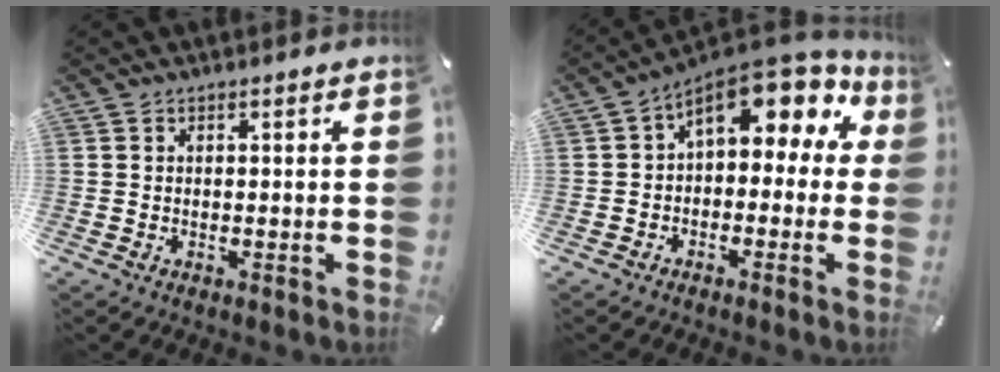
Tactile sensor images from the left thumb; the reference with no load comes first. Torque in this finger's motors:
{"motor_torque": [2.30, 2.71, 0.88, 0.45, 0.17]}